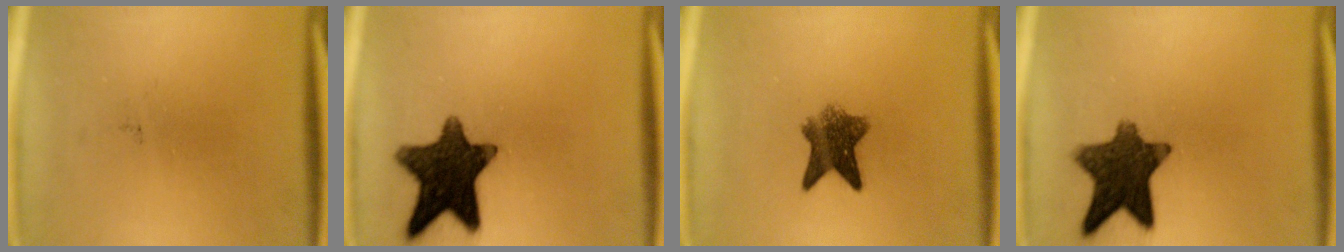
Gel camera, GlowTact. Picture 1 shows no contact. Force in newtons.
{"total": 13.7}
{"total": 6.5}
{"total": 11.5}